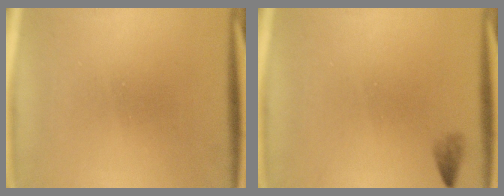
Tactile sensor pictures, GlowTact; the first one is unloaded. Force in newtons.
{"total": 1.4}